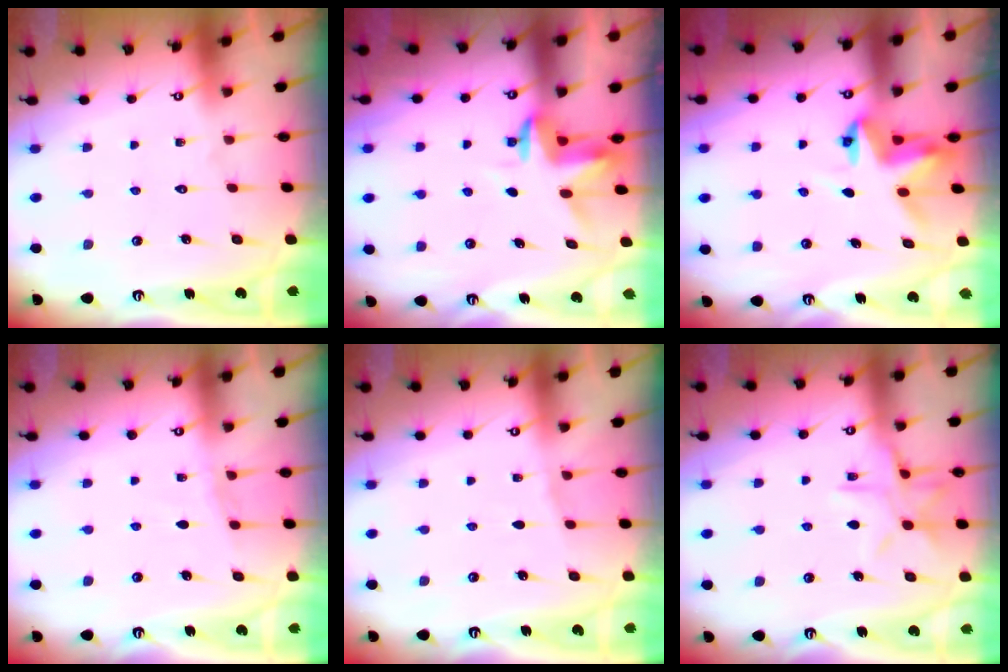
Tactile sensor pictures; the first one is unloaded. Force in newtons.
{"total": 3.6, "press": 3.6, "slide": 0.2}
{"total": 4.6, "press": 4.6, "slide": 0.2}
{"total": 3.3, "press": 3.3, "slide": 0.4}
{"total": 3.0, "press": 2.9, "slide": 0.4}
{"total": 10.2, "press": 10.1, "slide": 0.8}